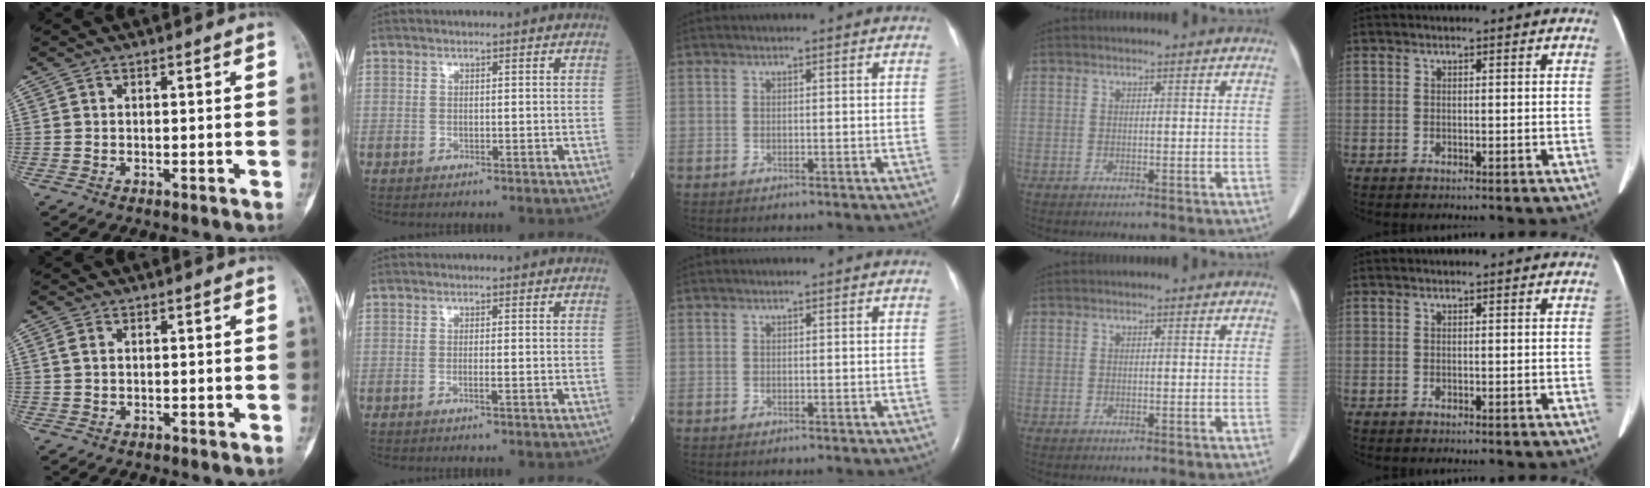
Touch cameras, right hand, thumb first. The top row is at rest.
{"thumb": {"total": 1.3, "force": [0.6, 0.8, 0.9], "torque": [-0.022, 0.005, 0.013]}, "index": {"total": 0.9, "force": [-0.3, -0.2, 0.8], "torque": [-0.018, 0.000, -0.004]}}